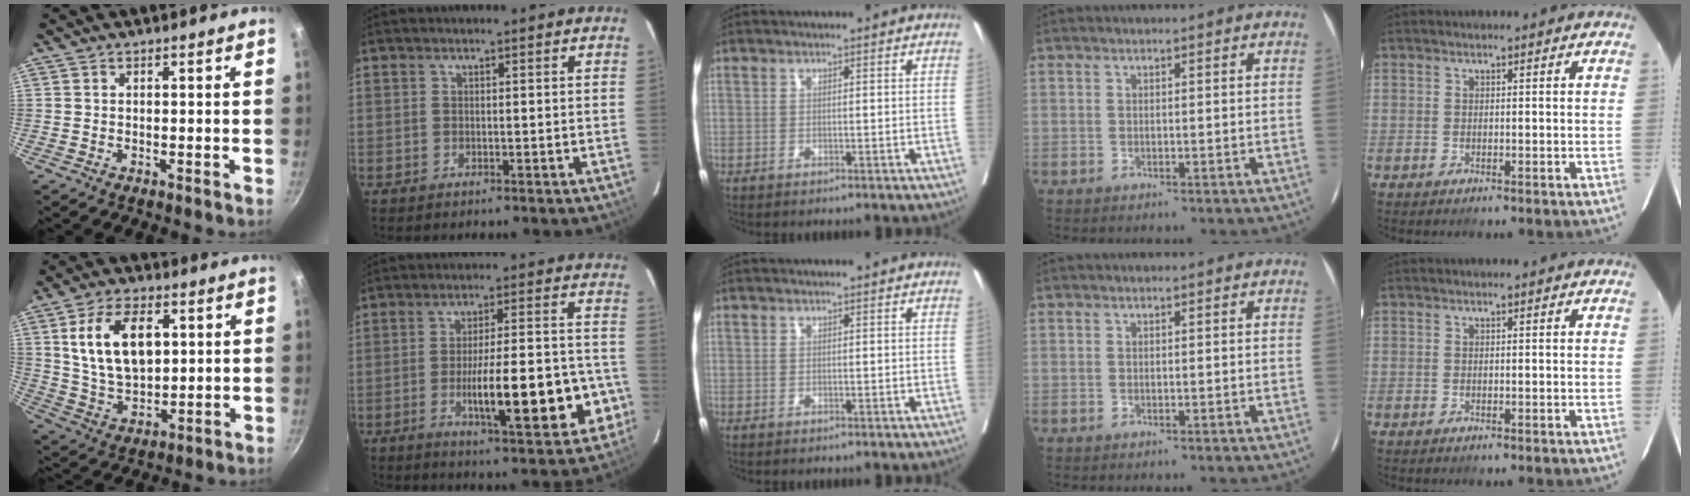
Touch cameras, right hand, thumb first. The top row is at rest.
{"thumb": {"total": 14.5, "force": [3.9, 8.5, 11.1], "torque": [-0.185, -0.012, 0.081]}, "index": {"total": 16.3, "force": [-4.7, 3.2, 15.3], "torque": [-0.207, 0.014, -0.060]}}